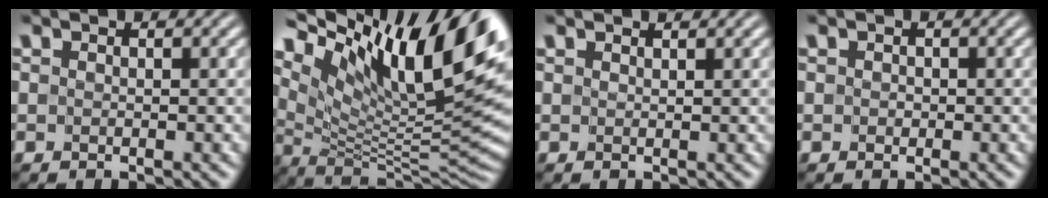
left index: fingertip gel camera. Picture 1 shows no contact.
{"total": 15.8, "force": [8.0, 5.4, 12.5], "torque": [-0.231, 0.024, 0.146]}
{"total": 0.6, "force": [0.6, 0.1, 0.2], "torque": [-0.006, 0.004, 0.009]}
{"total": 0.6, "force": [0.2, 0.5, 0.2], "torque": [0.005, 0.005, -0.009]}